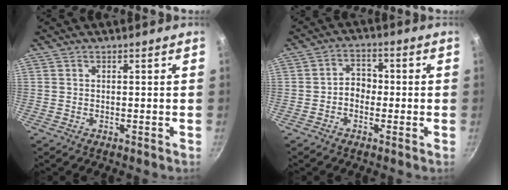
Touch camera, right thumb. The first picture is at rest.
{"total": 4.4, "force": [-0.9, 3.5, 2.4], "torque": [-0.012, 0.019, -0.022]}